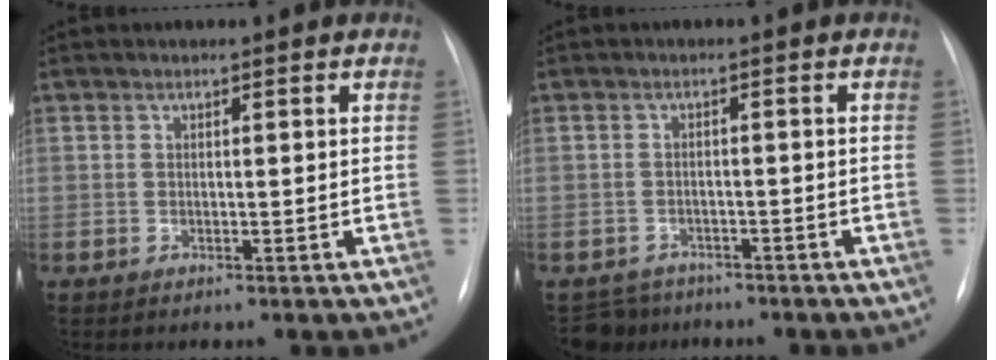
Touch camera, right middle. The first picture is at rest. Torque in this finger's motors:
{"motor_torque": [0.30, -0.31, -0.02, -0.02]}